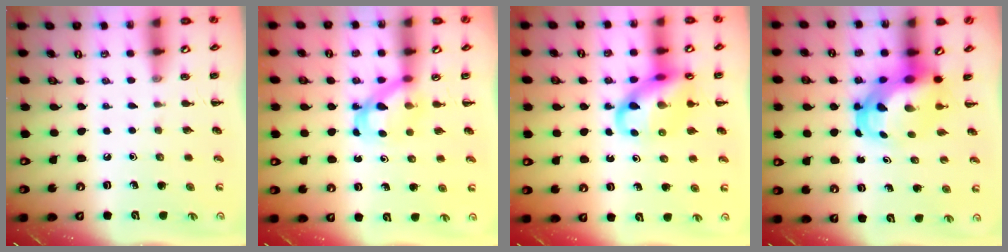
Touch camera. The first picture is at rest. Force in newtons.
{"total": 5.0, "press": 5.0, "slide": 0.7}
{"total": 15.3, "press": 15.0, "slide": 3.1}
{"total": 6.8, "press": 6.7, "slide": 1.1}